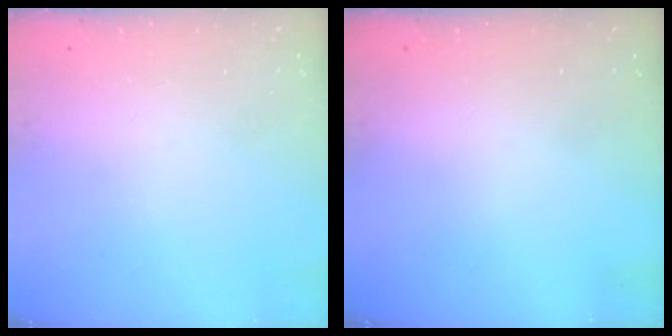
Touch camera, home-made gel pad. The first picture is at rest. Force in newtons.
{"total": 0.0}